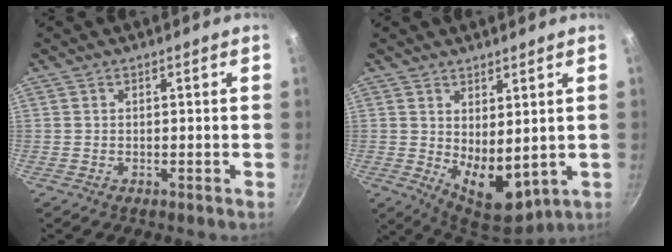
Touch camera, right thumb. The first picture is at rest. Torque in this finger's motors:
{"motor_torque": [-0.18, 1.33, 1.13, 0.01, 0.20]}